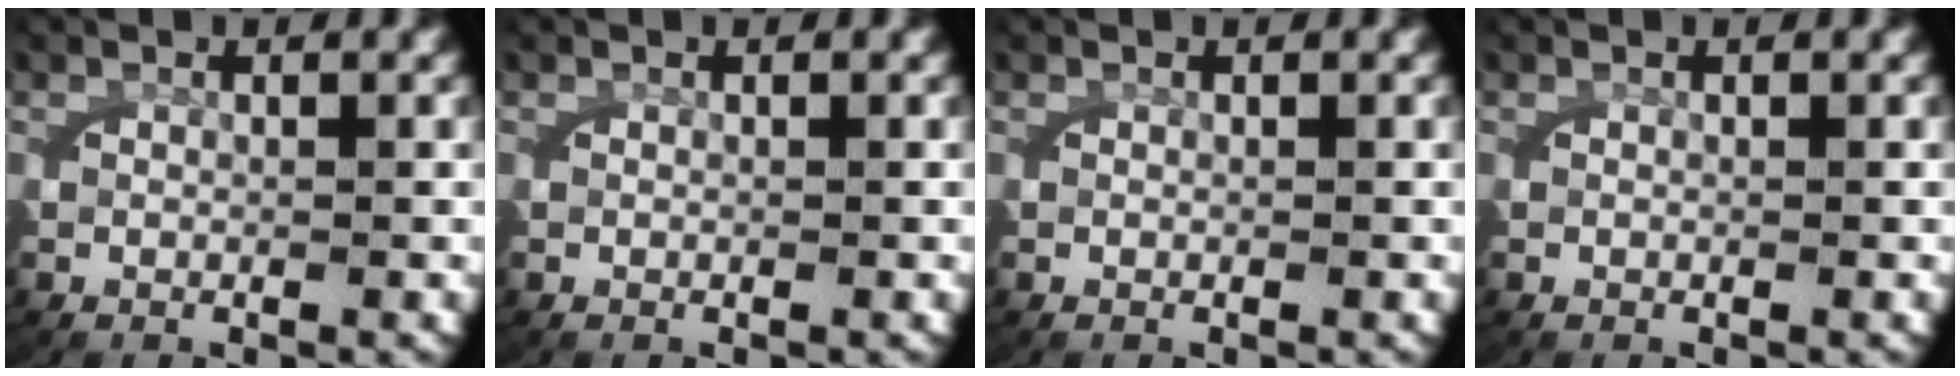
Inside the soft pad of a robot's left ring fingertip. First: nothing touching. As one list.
[{"total": 0.0}, {"total": 0.0}, {"total": 0.0}]